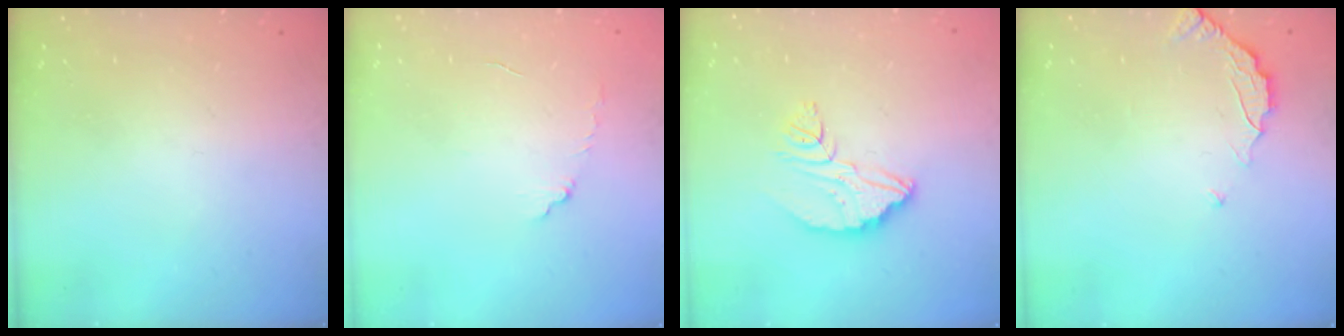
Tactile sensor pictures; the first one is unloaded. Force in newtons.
{"total": 4.8, "press": 4.8, "slide": 0.3}
{"total": 9.6, "press": 9.6, "slide": 0.7}
{"total": 4.2, "press": 4.2, "slide": 0.4}